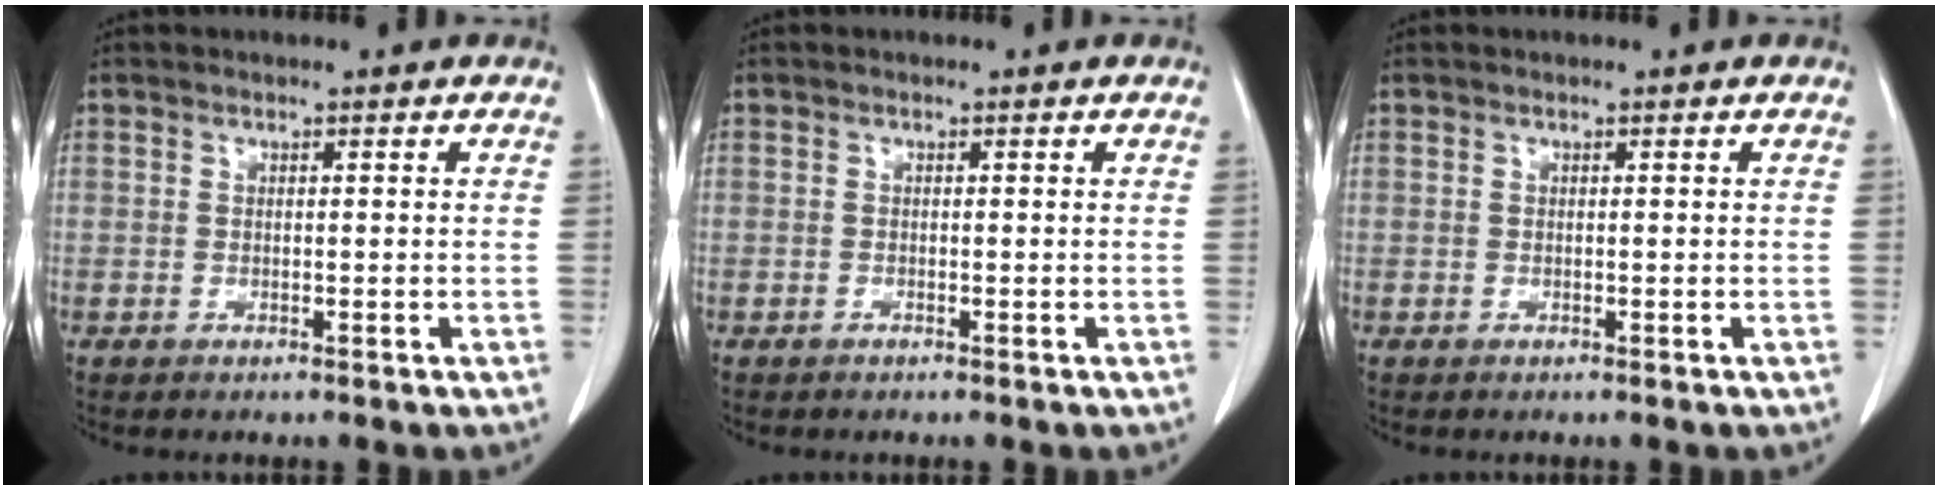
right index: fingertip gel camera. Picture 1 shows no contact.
{"total": 0.0}
{"total": 0.0}